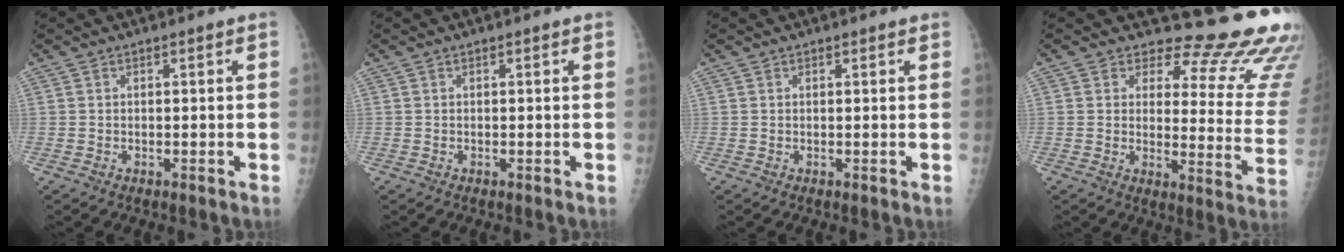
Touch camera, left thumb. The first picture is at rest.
{"total": 0.0}
{"total": 0.5, "force": [0.4, 0.3, 0.1], "torque": [-0.004, -0.003, 0.004]}
{"total": 18.0, "force": [15.9, 5.8, 6.2], "torque": [-0.022, -0.153, 0.163]}